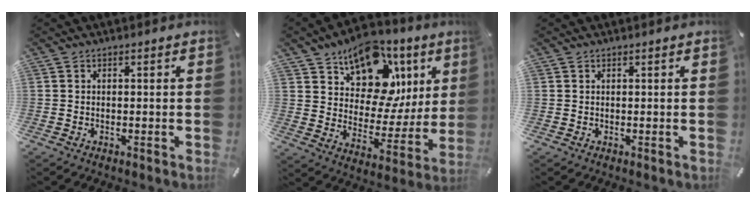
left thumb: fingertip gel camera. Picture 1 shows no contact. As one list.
[{"total": 15.6, "force": [9.9, 10.1, 6.6], "torque": [-0.086, -0.085, 0.171]}, {"total": 1.0, "force": [0.4, 0.8, -0.3], "torque": [0.008, 0.003, 0.005]}]